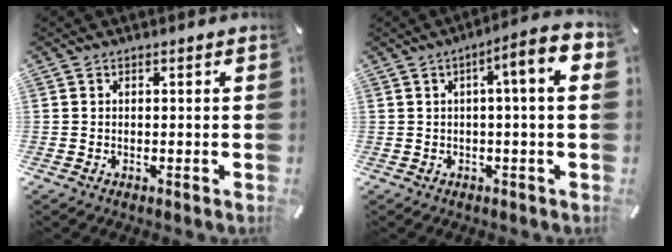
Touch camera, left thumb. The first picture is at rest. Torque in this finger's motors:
{"motor_torque": [-0.01, 0.02, 0.49, 0.35, 0.07]}